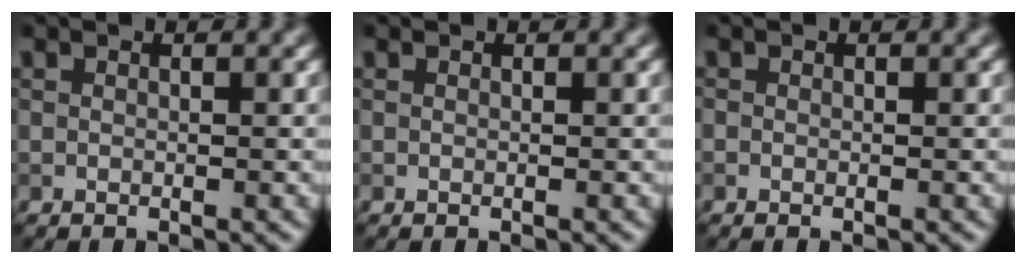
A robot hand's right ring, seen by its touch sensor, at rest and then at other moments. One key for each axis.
{"total": 0.0}
{"total": 0.0}